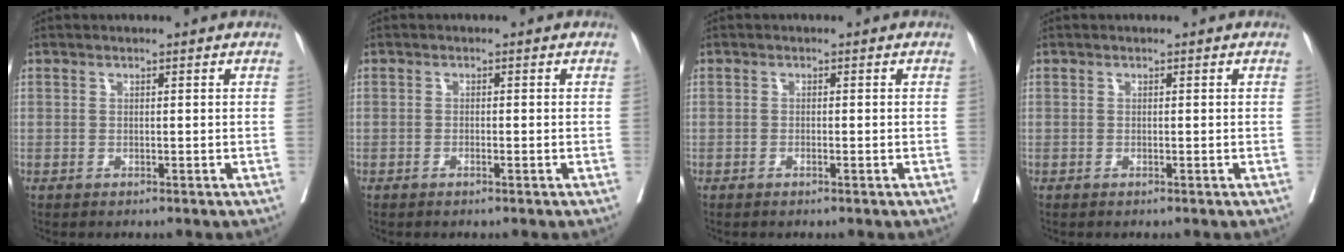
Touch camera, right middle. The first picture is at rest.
{"total": 0.8, "force": [-0.4, 0.0, 0.6], "torque": [-0.013, 0.001, -0.006]}
{"total": 0.6, "force": [-0.3, -0.1, 0.5], "torque": [-0.011, 0.001, -0.004]}
{"total": 0.0}